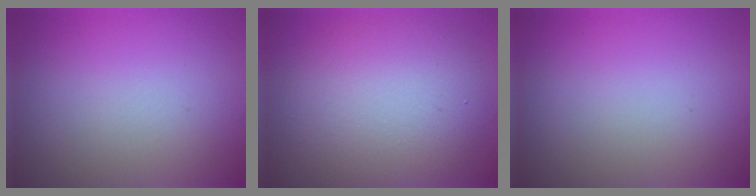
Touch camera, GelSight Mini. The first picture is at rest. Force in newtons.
{"total": 8.0, "press": 7.9, "slide": 0.7}
{"total": 0.0}